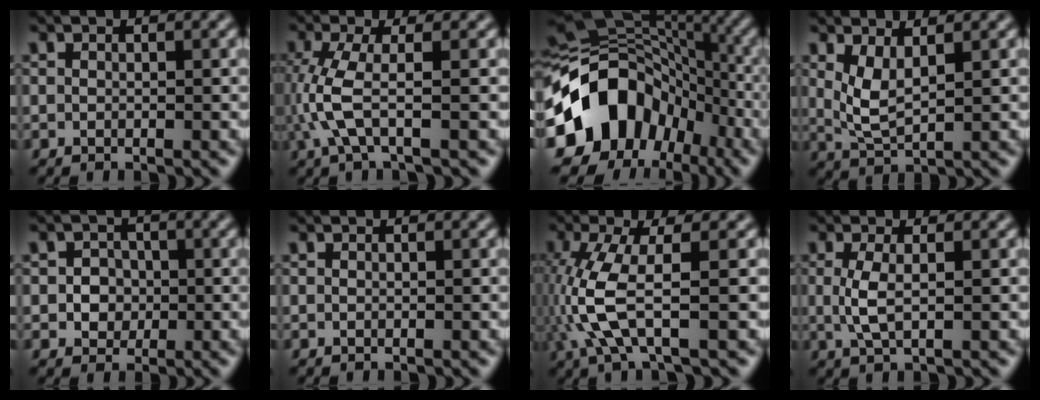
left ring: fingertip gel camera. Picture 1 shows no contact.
{"total": 4.1, "force": [-0.5, 1.0, 3.9], "torque": [-0.106, -0.003, -0.011]}
{"total": 13.8, "force": [-5.1, 10.6, 7.2], "torque": [-0.129, 0.008, -0.098]}
{"total": 2.7, "force": [1.2, 0.9, 2.3], "torque": [-0.052, -0.011, 0.031]}
{"total": 2.4, "force": [-0.2, 2.1, 1.0], "torque": [-0.001, -0.002, -0.010]}
{"total": 0.0}
{"total": 6.4, "force": [-0.9, 1.9, 6.1], "torque": [-0.166, -0.001, -0.016]}
{"total": 2.4, "force": [0.1, 0.7, 2.3], "torque": [-0.055, -0.001, 0.003]}